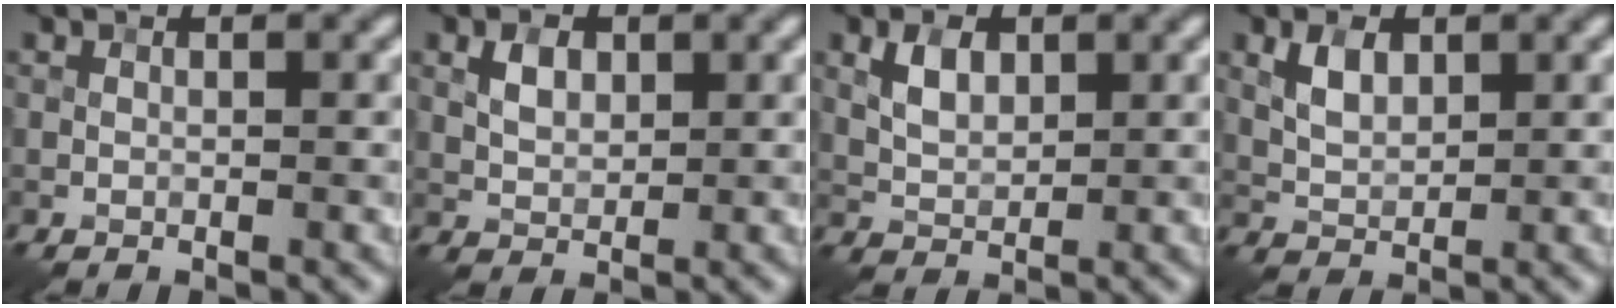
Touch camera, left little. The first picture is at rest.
{"total": 2.3, "force": [0.8, 1.5, 1.5], "torque": [-0.028, 0.001, 0.014]}
{"total": 2.9, "force": [1.0, 1.8, 2.0], "torque": [-0.041, 0.001, 0.020]}
{"total": 2.9, "force": [1.1, 1.7, 2.0], "torque": [-0.042, 0.000, 0.022]}